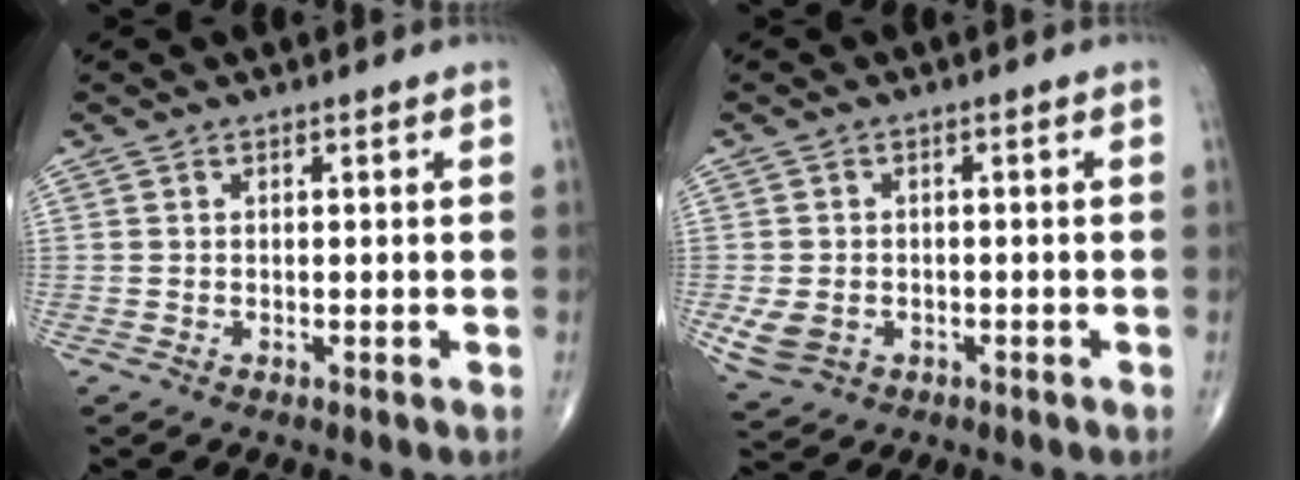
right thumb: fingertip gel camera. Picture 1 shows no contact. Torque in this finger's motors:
{"motor_torque": [0.42, 0.69, -0.26, -0.27, 0.04]}